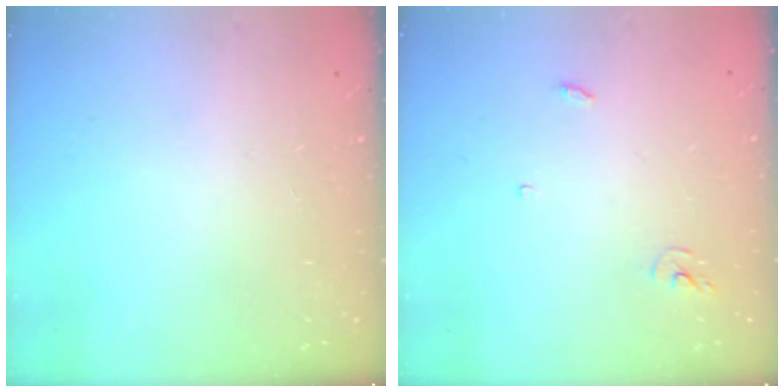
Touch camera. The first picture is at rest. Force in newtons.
{"total": 3.3, "press": 3.2, "slide": 0.3}